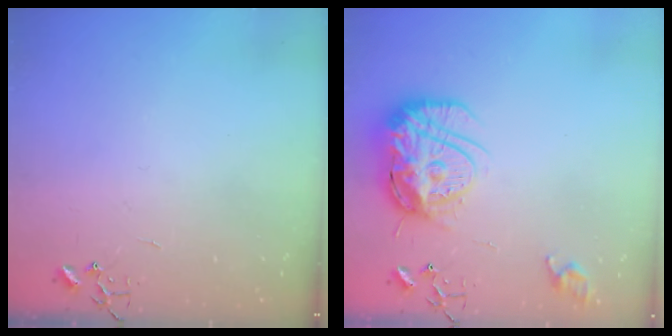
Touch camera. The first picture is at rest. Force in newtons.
{"total": 17.6, "press": 17.5, "slide": 1.6}